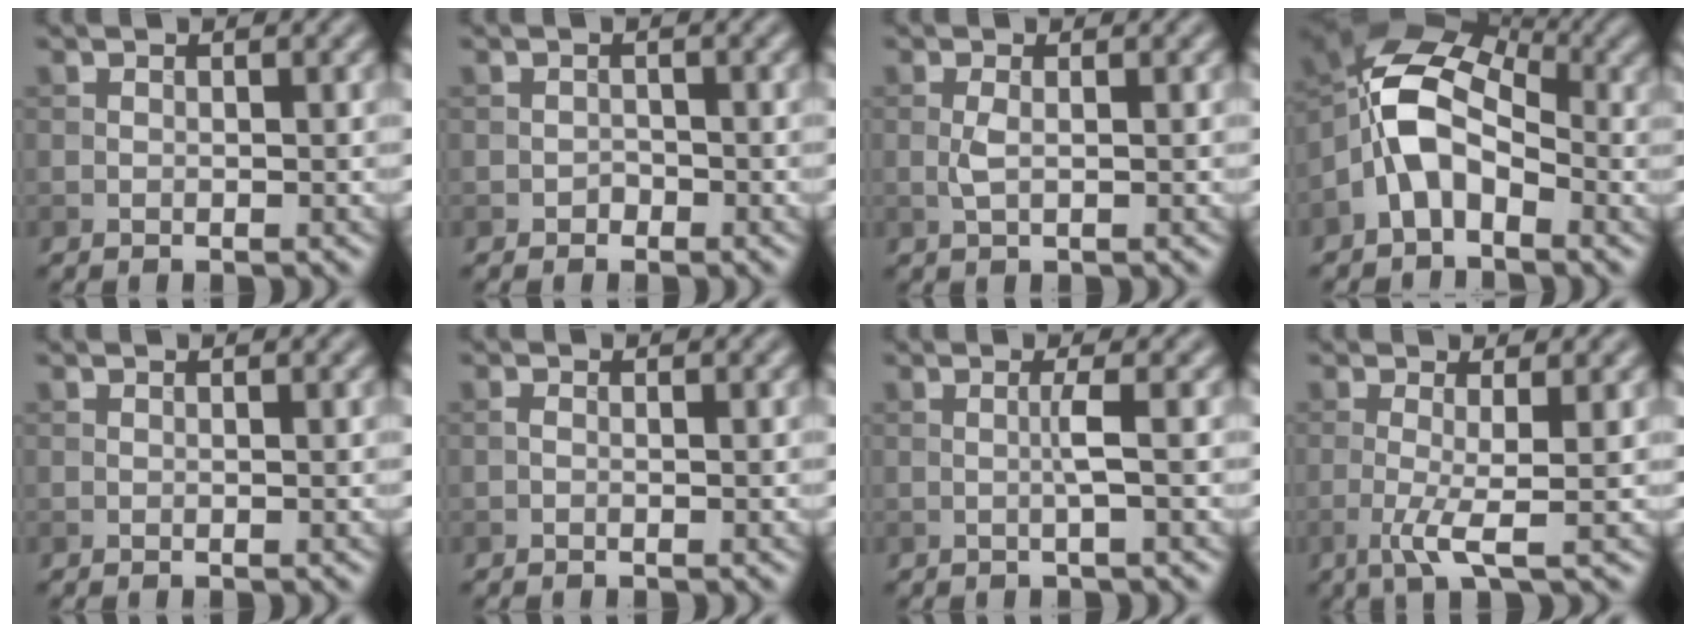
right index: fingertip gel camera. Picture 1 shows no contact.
{"total": 0.8, "force": [-0.5, 0.6, 0.2], "torque": [0.002, -0.001, -0.009]}
{"total": 1.3, "force": [-0.1, 0.4, 1.2], "torque": [-0.028, 0.000, -0.003]}
{"total": 7.1, "force": [-1.8, 4.5, 5.2], "torque": [-0.099, 0.017, -0.048]}
{"total": 0.0}
{"total": 0.5, "force": [-0.3, 0.2, 0.4], "torque": [-0.010, -0.001, -0.007]}
{"total": 1.4, "force": [-0.1, -0.1, 1.4], "torque": [-0.030, 0.002, -0.005]}
{"total": 3.2, "force": [-0.8, 0.4, 3.1], "torque": [-0.064, -0.007, -0.018]}